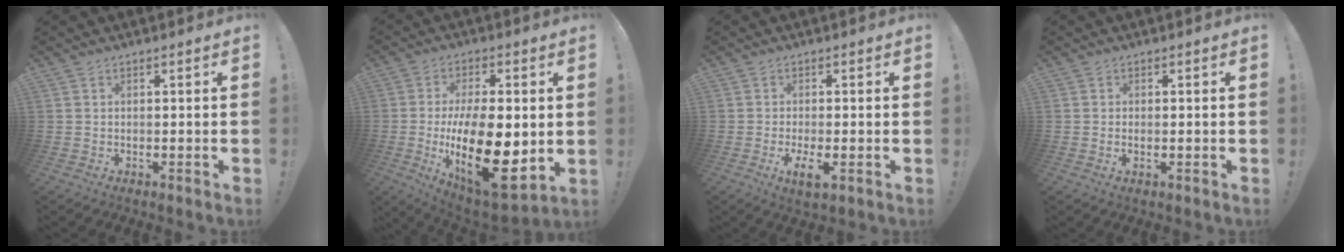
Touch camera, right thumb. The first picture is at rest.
{"total": 24.1, "force": [-2.8, 10.9, 21.3], "torque": [-0.391, -0.010, -0.033]}
{"total": 4.8, "force": [-1.4, 1.2, 4.4], "torque": [-0.070, -0.011, -0.024]}
{"total": 0.7, "force": [-0.1, 0.3, 0.7], "torque": [-0.011, -0.001, -0.001]}